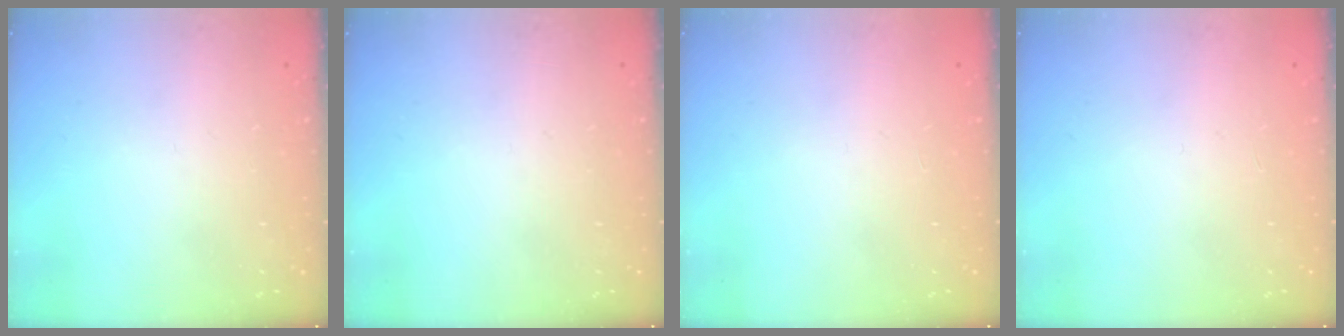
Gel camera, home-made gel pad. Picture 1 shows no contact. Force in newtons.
{"total": 0.0}
{"total": 0.0}
{"total": 0.0}